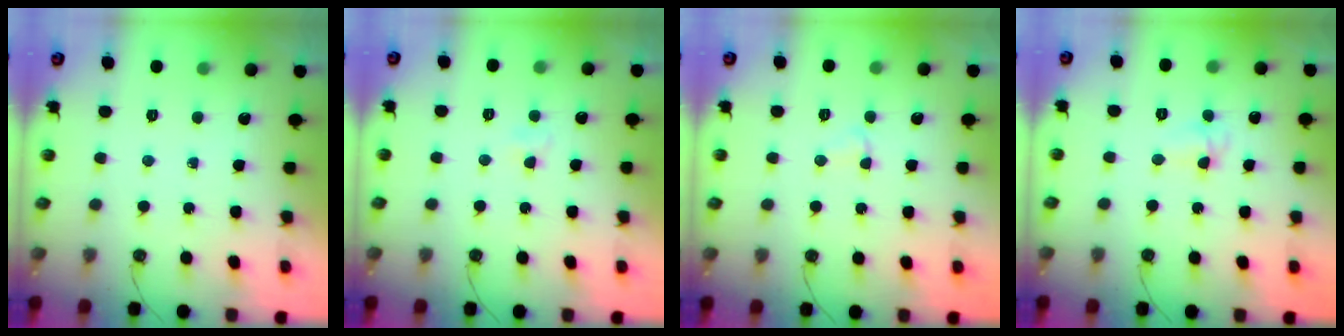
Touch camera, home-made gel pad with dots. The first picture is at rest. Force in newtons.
{"total": 2.3, "press": 2.3, "slide": 0.5}
{"total": 2.5, "press": 2.5, "slide": 0.7}
{"total": 4.4, "press": 3.3, "slide": 3.0}